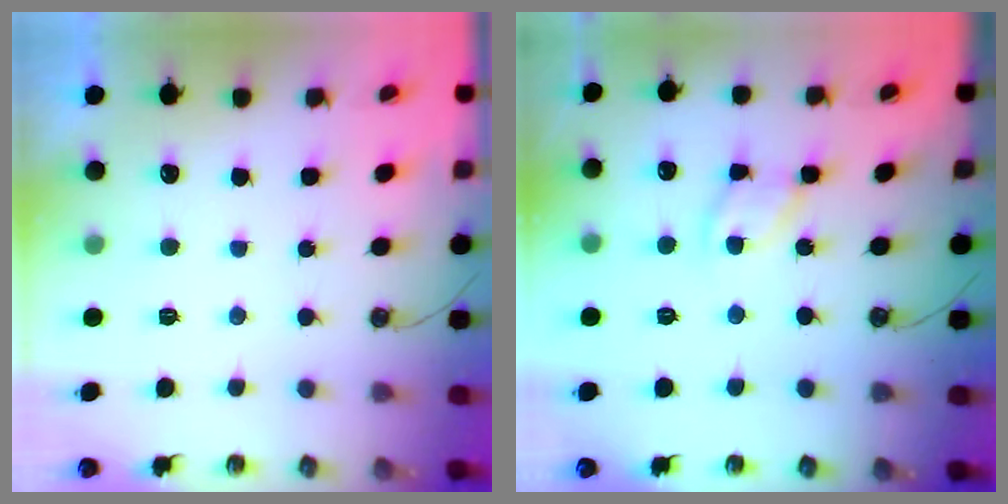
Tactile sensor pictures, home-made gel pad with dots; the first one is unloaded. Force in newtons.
{"total": 8.1, "press": 8.1, "slide": 0.4}